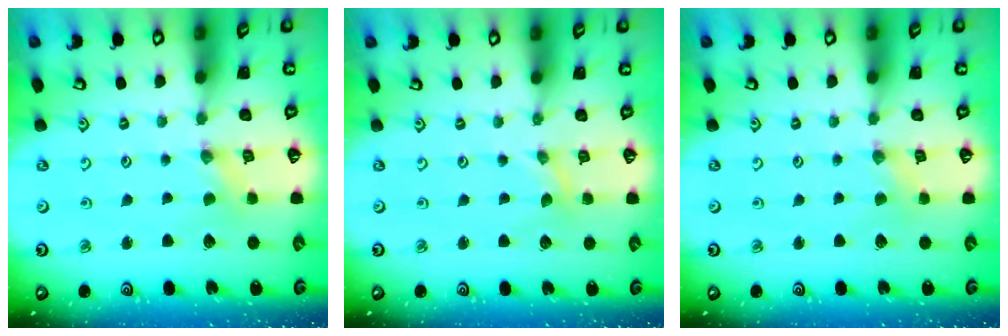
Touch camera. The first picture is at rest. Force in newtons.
{"total": 0.0}
{"total": 1.5, "press": 1.5, "slide": 0.3}